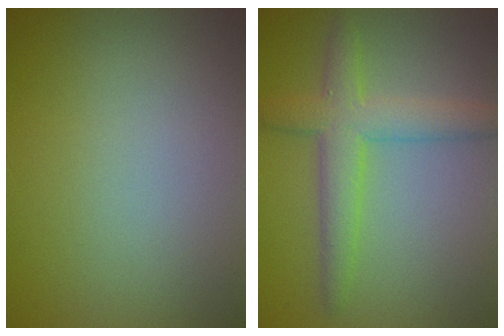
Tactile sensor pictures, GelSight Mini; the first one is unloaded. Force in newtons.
{"total": 4.4, "press": 4.4, "slide": 0.2}